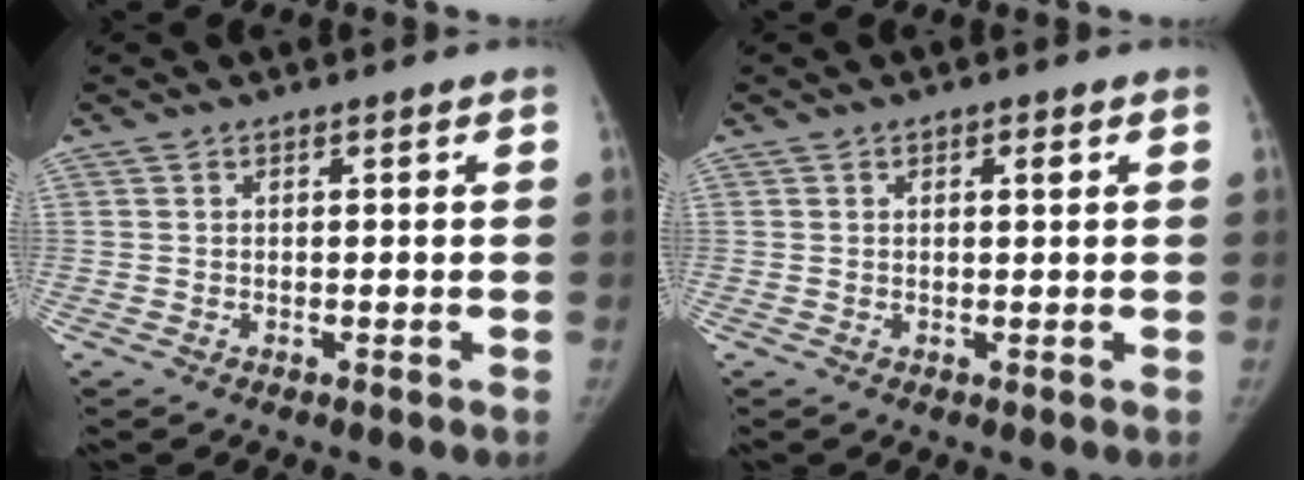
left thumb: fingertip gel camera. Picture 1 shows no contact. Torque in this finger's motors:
{"motor_torque": [-0.53, 0.16, -0.35, 0.00, 0.04]}